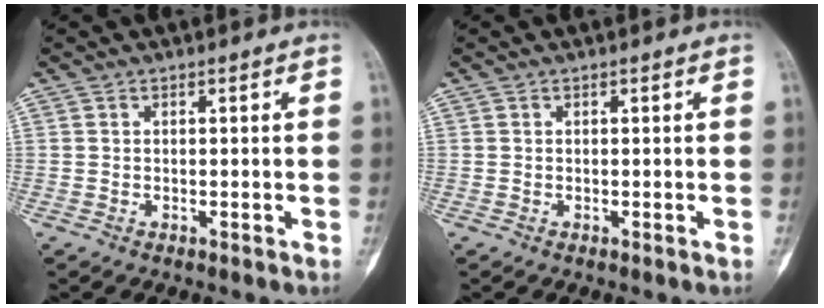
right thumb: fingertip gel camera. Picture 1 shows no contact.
{"total": 0.0}